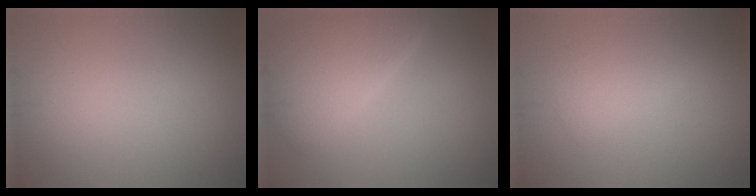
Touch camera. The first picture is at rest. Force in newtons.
{"total": 5.1, "press": 5.1, "slide": 0.2}
{"total": 2.6, "press": 2.5, "slide": 0.1}